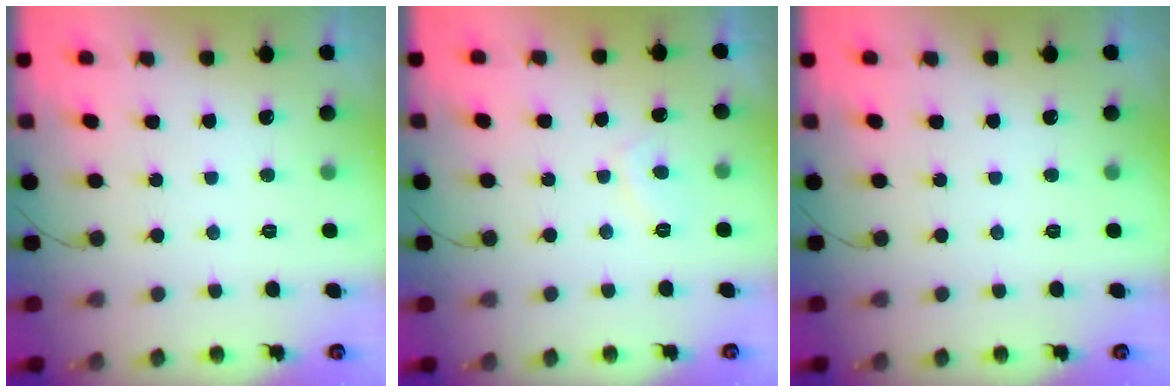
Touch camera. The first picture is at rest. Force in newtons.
{"total": 2.9, "press": 2.8, "slide": 0.7}
{"total": 0.0}